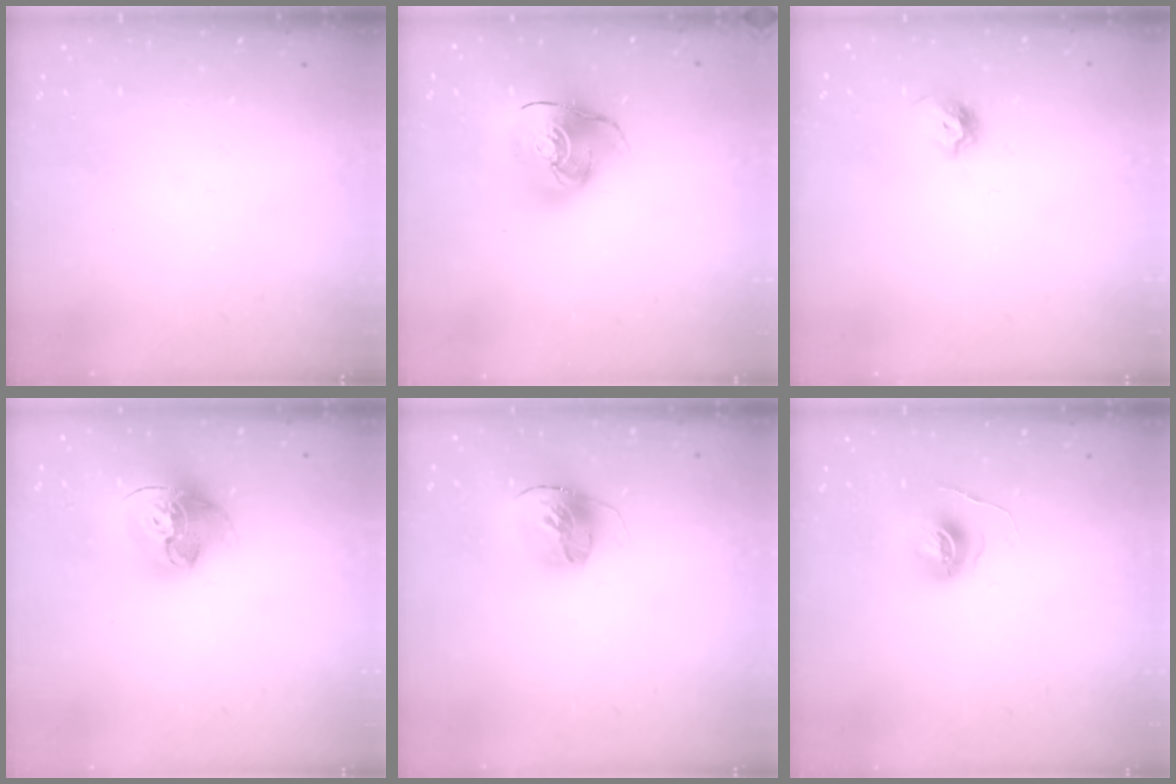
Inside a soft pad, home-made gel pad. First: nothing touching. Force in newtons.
{"total": 14.7, "press": 14.5, "slide": 2.2}
{"total": 5.1, "press": 5.0, "slide": 1.0}
{"total": 18.0, "press": 17.9, "slide": 1.9}
{"total": 15.4, "press": 15.3, "slide": 1.7}
{"total": 6.7, "press": 6.7, "slide": 0.4}